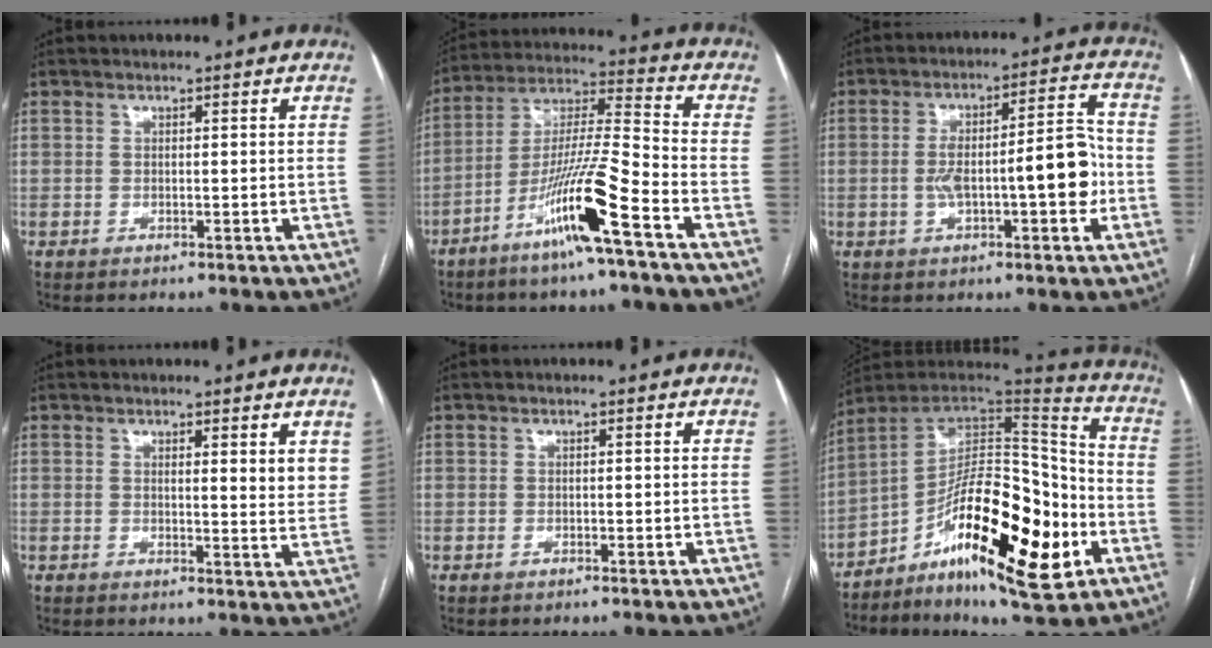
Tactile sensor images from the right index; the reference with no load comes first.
{"total": 14.2, "force": [-7.6, -0.8, 12.0], "torque": [-0.237, -0.015, -0.144]}
{"total": 12.2, "force": [-1.9, 2.6, 11.8], "torque": [-0.191, 0.033, -0.024]}
{"total": 4.0, "force": [2.3, 0.7, 3.3], "torque": [-0.040, -0.018, 0.026]}
{"total": 0.0}
{"total": 22.4, "force": [-8.2, 6.6, 19.7], "torque": [-0.324, 0.008, -0.126]}